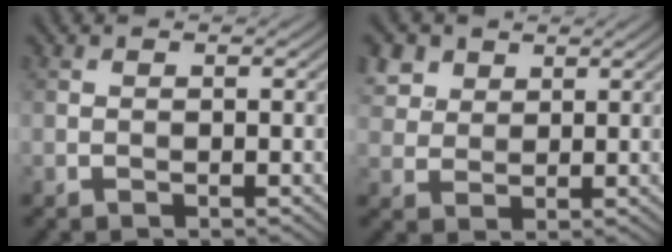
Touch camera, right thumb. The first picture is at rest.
{"total": 4.9, "force": [3.0, 3.3, 2.0], "torque": [-0.069, 0.000, 0.068]}